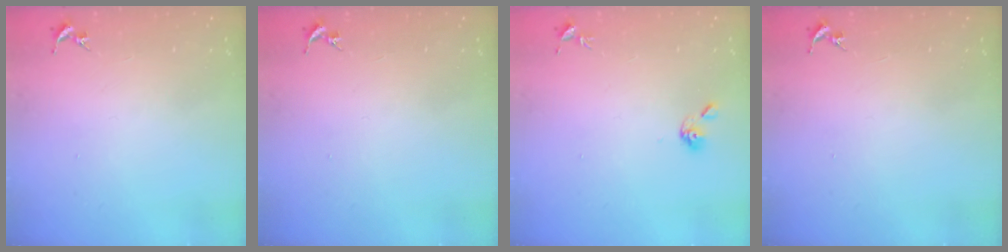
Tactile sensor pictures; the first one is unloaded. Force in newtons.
{"total": 0.0}
{"total": 4.8, "press": 4.8, "slide": 0.8}
{"total": 0.0}